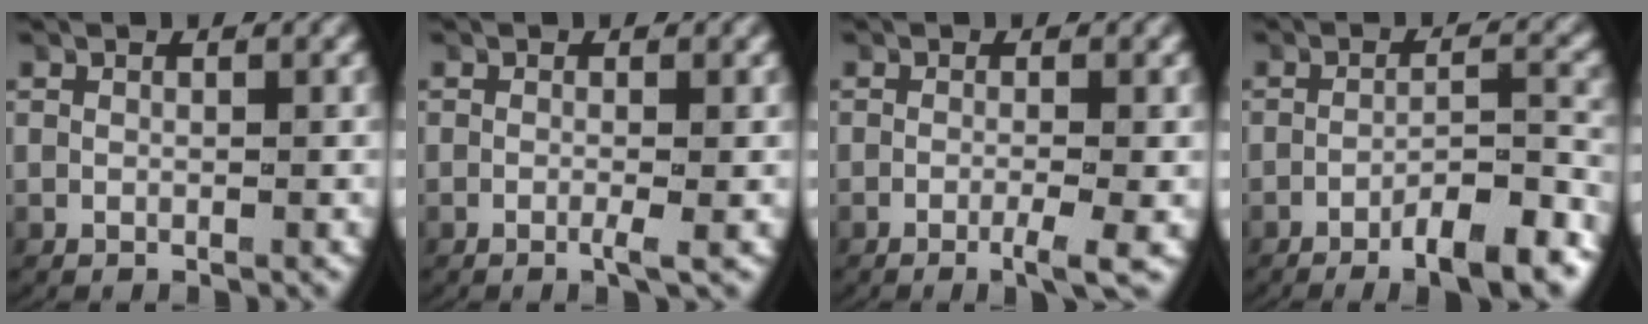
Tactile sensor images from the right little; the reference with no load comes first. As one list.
[{"total": 1.1, "force": [-0.4, 0.0, 1.1], "torque": [-0.015, 0.002, -0.013]}, {"total": 2.5, "force": [-1.3, 0.0, 2.2], "torque": [-0.028, -0.001, -0.028]}, {"total": 6.1, "force": [-4.6, 1.4, 3.6], "torque": [-0.037, 0.003, -0.078]}]